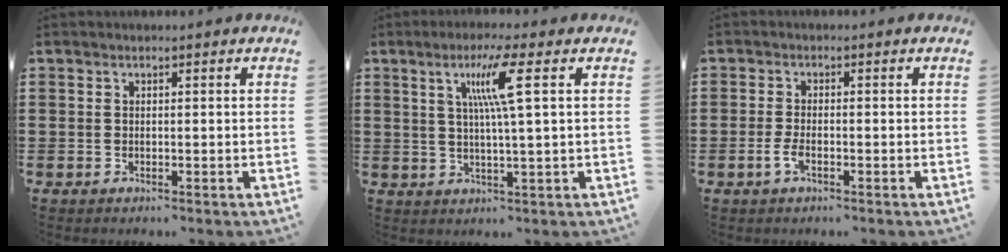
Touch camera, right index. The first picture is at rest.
{"total": 7.4, "force": [2.5, -0.5, 6.9], "torque": [-0.140, -0.001, 0.034]}
{"total": 2.3, "force": [-1.0, 0.7, 2.0], "torque": [-0.050, -0.004, -0.023]}